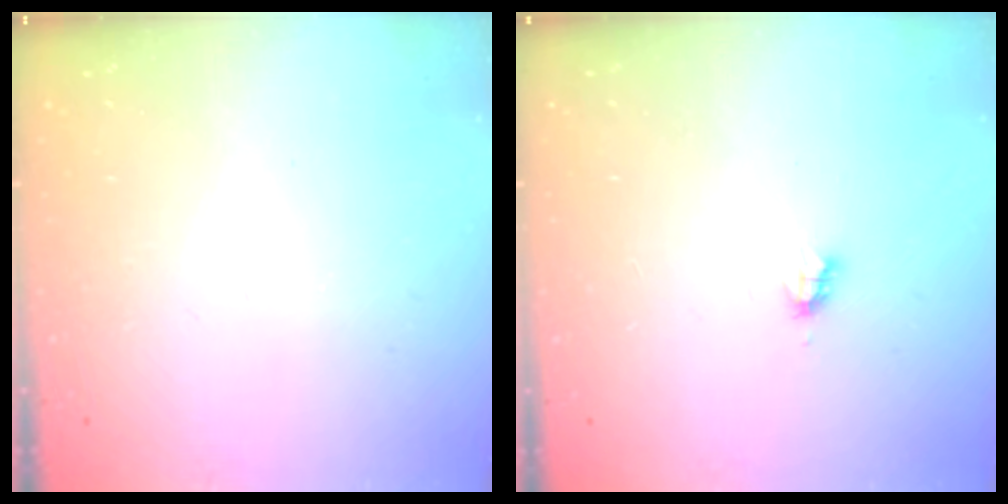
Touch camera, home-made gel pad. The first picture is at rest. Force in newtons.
{"total": 2.7, "press": 2.7, "slide": 0.2}